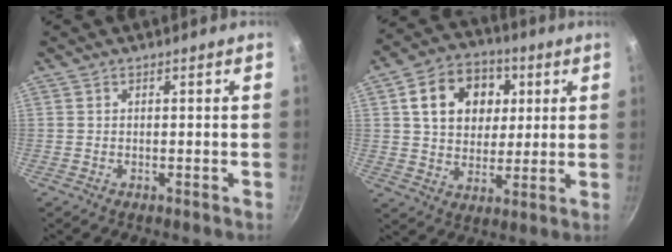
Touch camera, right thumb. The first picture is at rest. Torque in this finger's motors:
{"motor_torque": [0.40, 3.01, 1.31, 0.21, 0.24]}